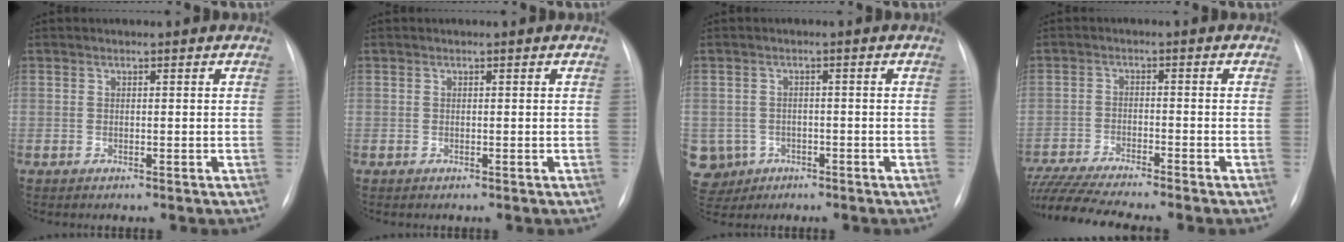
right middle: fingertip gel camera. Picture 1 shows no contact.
{"total": 0.0}
{"total": 6.6, "force": [-2.6, 6.0, 0.5], "torque": [-0.022, 0.009, -0.035]}
{"total": 12.5, "force": [-11.2, -0.1, 5.7], "torque": [-0.098, -0.016, -0.186]}